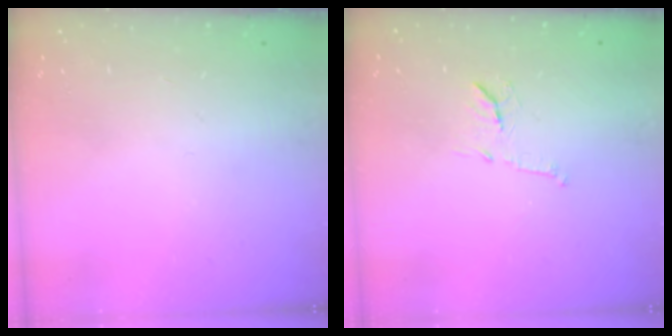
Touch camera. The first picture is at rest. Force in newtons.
{"total": 9.1, "press": 9.1, "slide": 0.5}